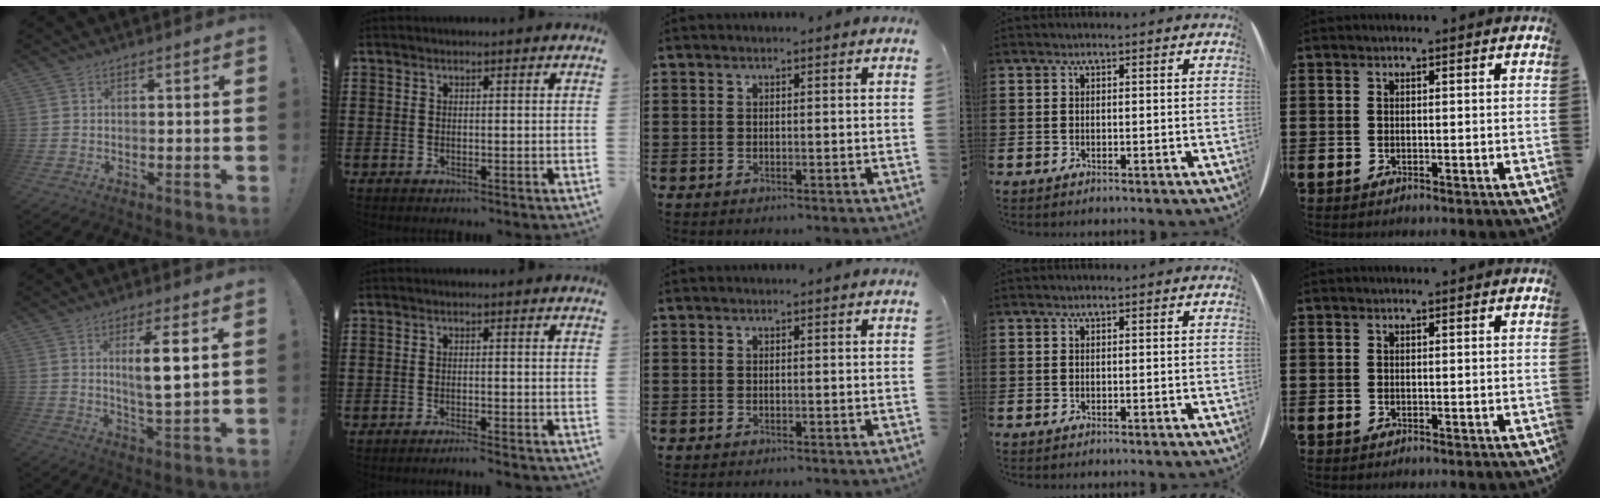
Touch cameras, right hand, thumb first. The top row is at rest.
{"thumb": {"total": 8.1, "force": [2.5, 1.1, 7.7], "torque": [-0.116, -0.012, 0.034]}, "index": {"total": 1.7, "force": [-1.6, -0.2, 0.5], "torque": [-0.010, 0.002, -0.031]}}